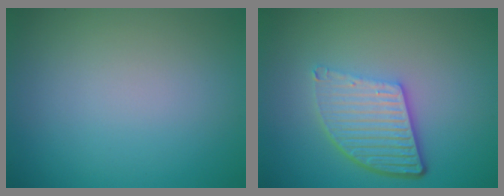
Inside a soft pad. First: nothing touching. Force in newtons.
{"total": 5.6, "press": 3.9, "slide": 4.0}